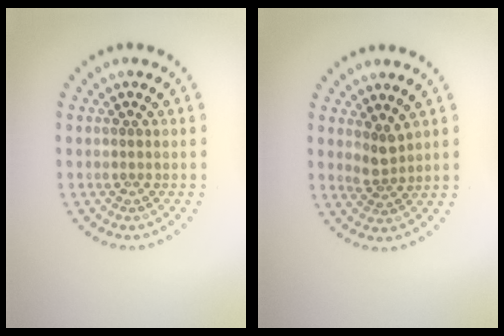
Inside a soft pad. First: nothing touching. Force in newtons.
{"total": 1.8, "press": 1.3, "slide": 1.3}